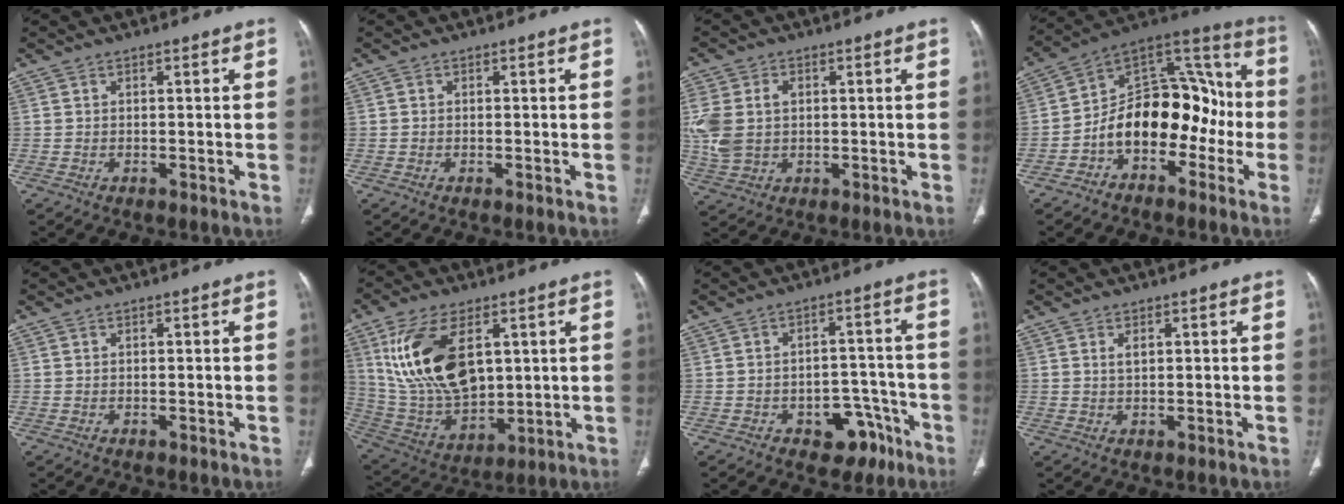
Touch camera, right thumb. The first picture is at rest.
{"total": 0.0}
{"total": 10.1, "force": [1.4, 7.0, 7.1], "torque": [-0.164, 0.011, 0.038]}
{"total": 18.6, "force": [-4.7, 11.9, 13.5], "torque": [-0.165, 0.086, -0.080]}
{"total": 0.0}
{"total": 19.6, "force": [5.8, 11.1, 15.1], "torque": [-0.270, -0.022, 0.129]}
{"total": 8.4, "force": [-4.7, 5.5, 4.2], "torque": [-0.019, 0.047, -0.059]}
{"total": 1.6, "force": [0.7, 0.8, 1.3], "torque": [-0.022, -0.001, 0.015]}